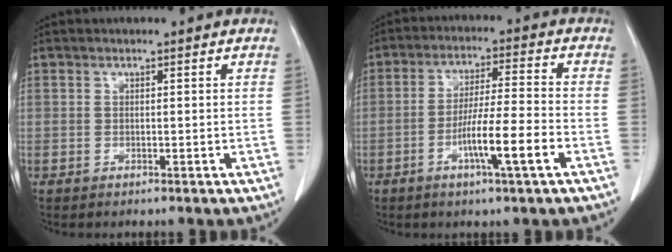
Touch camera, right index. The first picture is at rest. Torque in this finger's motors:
{"motor_torque": [1.41, -0.73, 0.67, 0.21]}